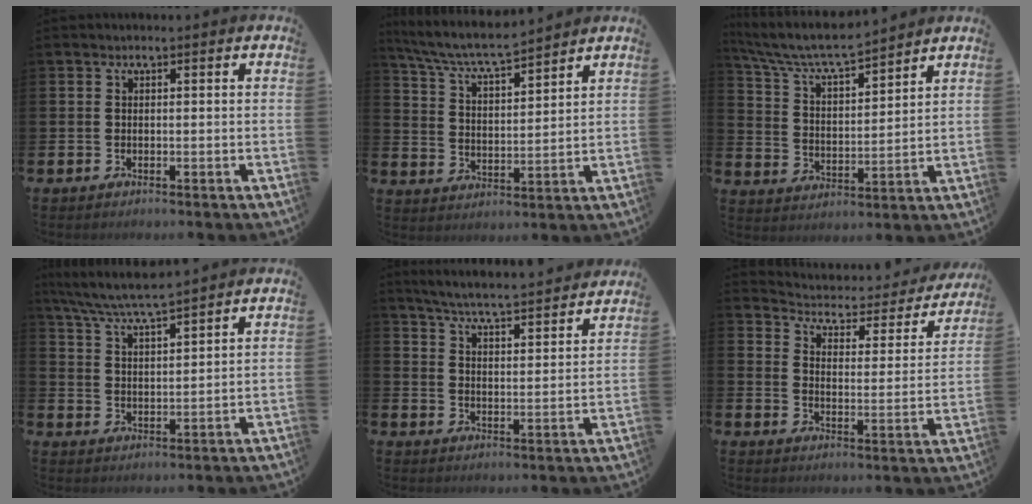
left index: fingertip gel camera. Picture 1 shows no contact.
{"total": 6.8, "force": [6.4, 0.4, 2.3], "torque": [-0.075, -0.039, 0.110]}
{"total": 7.1, "force": [6.7, 0.8, 2.3], "torque": [-0.080, -0.043, 0.115]}
{"total": 6.6, "force": [6.3, -0.1, 1.9], "torque": [-0.063, -0.031, 0.112]}
{"total": 6.0, "force": [5.9, -0.1, 1.4], "torque": [-0.052, -0.046, 0.102]}
{"total": 4.1, "force": [3.8, 1.5, 0.7], "torque": [-0.044, -0.035, 0.056]}